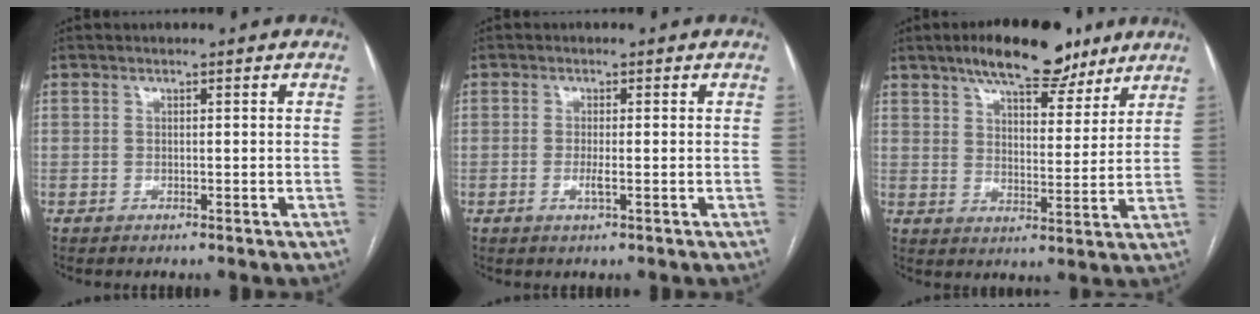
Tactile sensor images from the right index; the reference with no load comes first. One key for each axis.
{"total": 1.9, "fx": -0.6, "fy": 0.1, "fz": 1.8, "tx": -0.036, "ty": -0.004, "tz": -0.011}
{"total": 13.8, "fx": 10.2, "fy": 4.9, "fz": 7.9, "tx": -0.112, "ty": 0.014, "tz": 0.157}